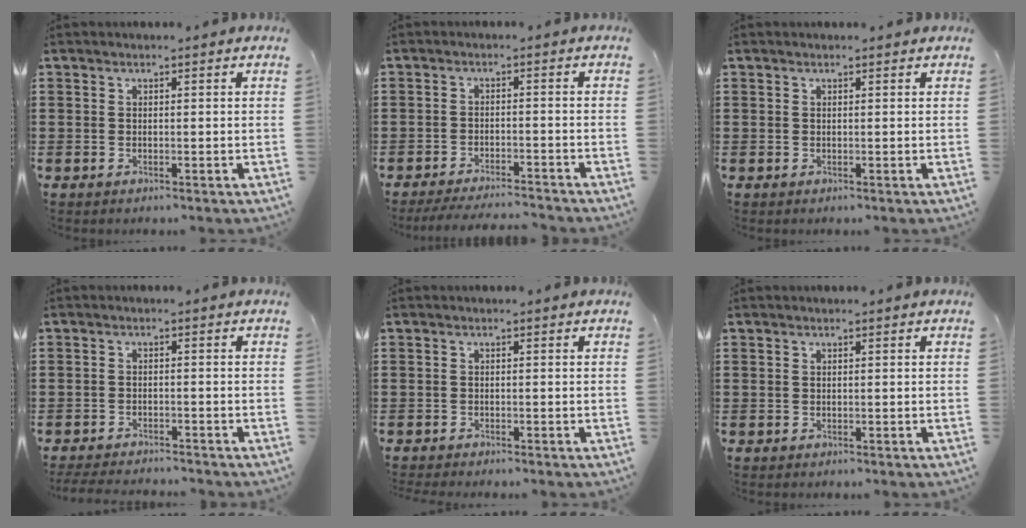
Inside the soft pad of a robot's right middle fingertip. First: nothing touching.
{"total": 3.7, "force": [-3.6, 0.0, 1.0], "torque": [-0.023, -0.003, -0.072]}
{"total": 0.0}
{"total": 2.8, "force": [-2.8, 0.2, 0.3], "torque": [-0.016, -0.003, -0.060]}
{"total": 0.8, "force": [-0.8, 0.0, 0.0], "torque": [-0.003, -0.001, -0.017]}
{"total": 0.0}